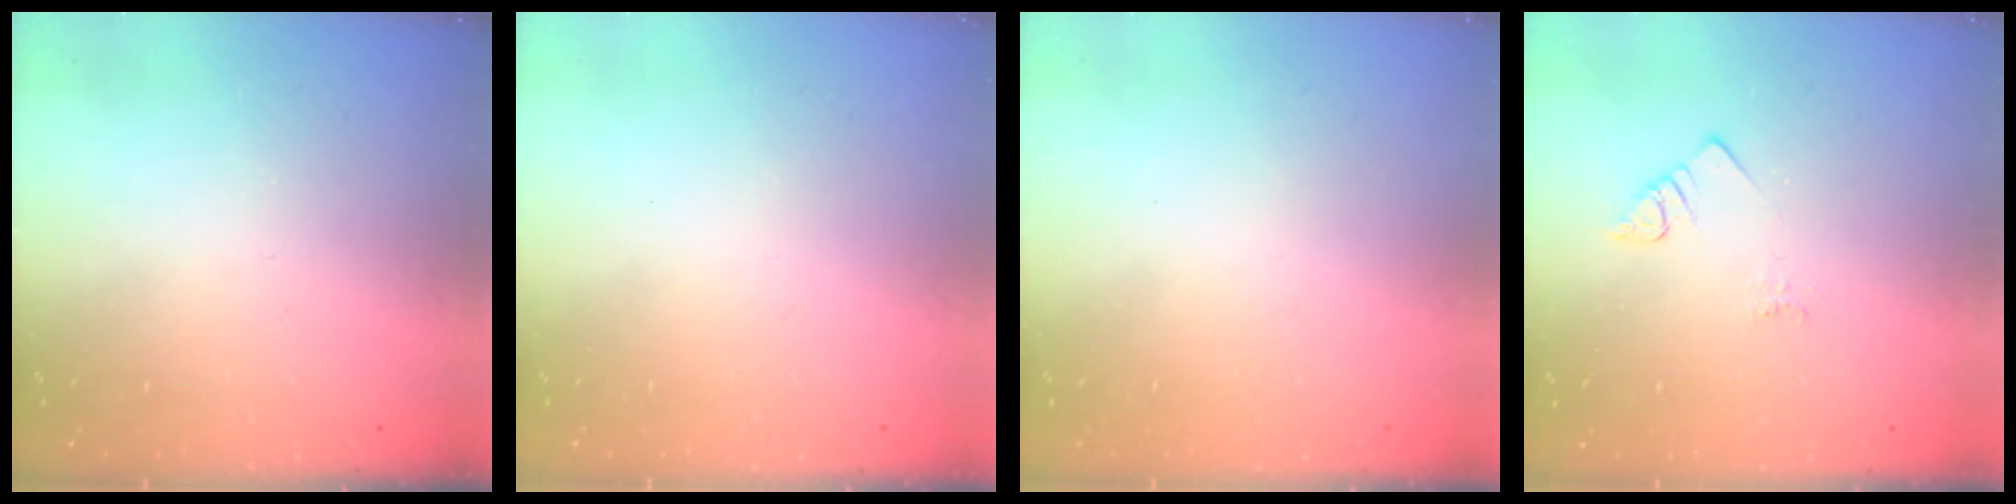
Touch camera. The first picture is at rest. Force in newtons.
{"total": 1.7, "press": 1.6, "slide": 0.1}
{"total": 1.7, "press": 1.7, "slide": 0.1}
{"total": 2.3, "press": 2.3, "slide": 0.4}